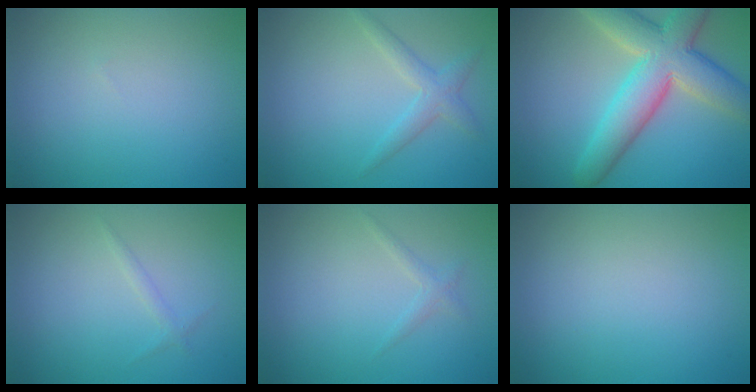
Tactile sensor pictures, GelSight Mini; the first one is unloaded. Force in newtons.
{"total": 2.0, "press": 2.0, "slide": 0.1}
{"total": 8.8, "press": 8.7, "slide": 0.7}
{"total": 0.8, "press": 0.8, "slide": 0.1}
{"total": 0.9, "press": 0.9, "slide": 0.1}
{"total": 0.0}